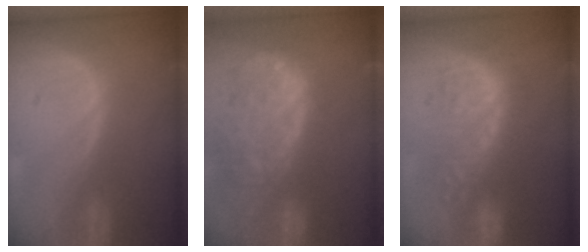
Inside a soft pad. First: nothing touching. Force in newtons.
{"total": 13.8, "press": 11.2, "slide": 8.0}
{"total": 8.9, "press": 8.6, "slide": 2.0}